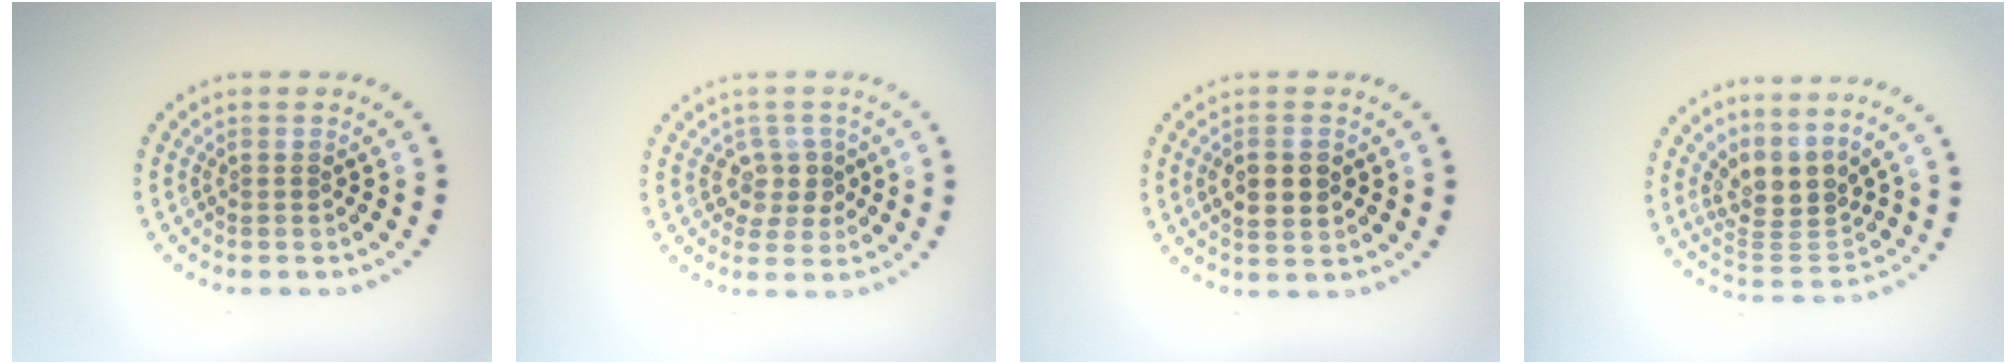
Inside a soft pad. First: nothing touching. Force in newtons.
{"total": 2.3, "press": 1.9, "slide": 1.2}
{"total": 3.6, "press": 3.6, "slide": 0.3}
{"total": 3.9, "press": 3.0, "slide": 2.5}